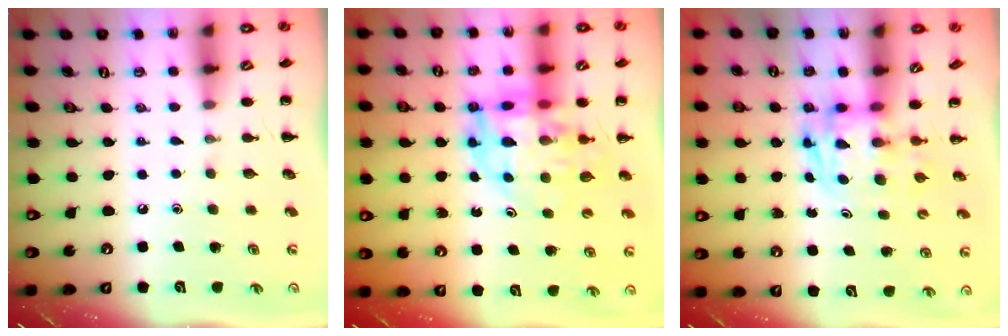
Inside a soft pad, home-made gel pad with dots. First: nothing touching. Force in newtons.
{"total": 13.4, "press": 12.8, "slide": 4.1}
{"total": 2.8, "press": 2.8, "slide": 0.5}